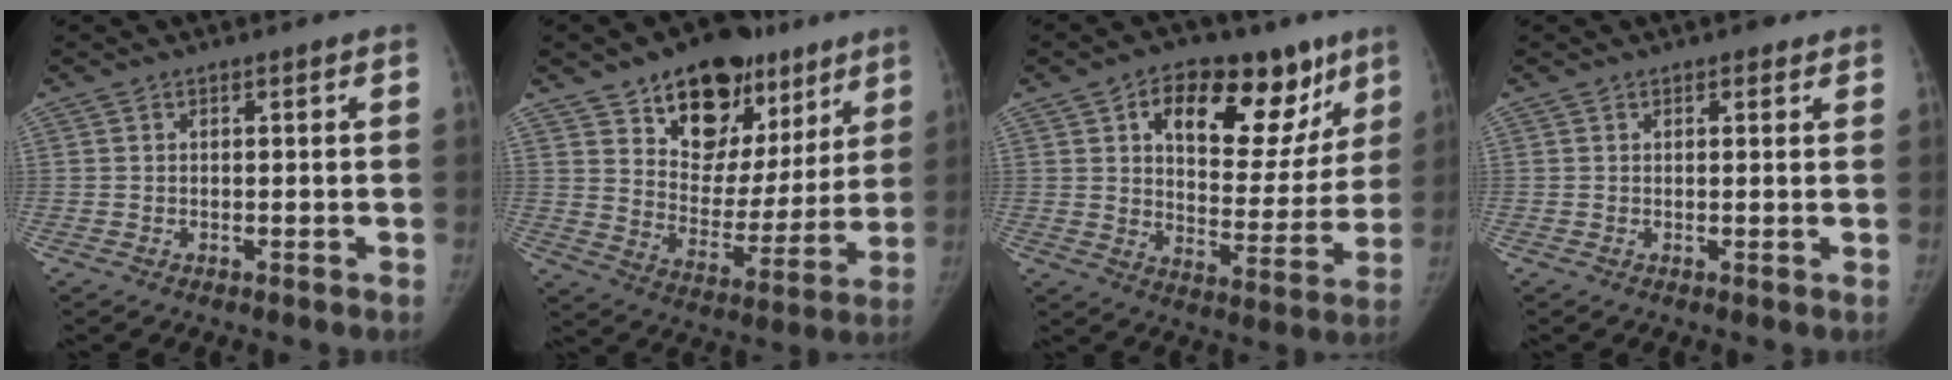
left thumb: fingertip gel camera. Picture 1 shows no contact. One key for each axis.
{"total": 22.2, "fx": 13.5, "fy": 13.5, "fz": 11.5, "tx": -0.113, "ty": -0.047, "tz": 0.213}
{"total": 23.9, "fx": 12.2, "fy": 12.8, "fz": 16.1, "tx": -0.171, "ty": -0.020, "tz": 0.181}
{"total": 1.8, "fx": 1.1, "fy": 0.9, "fz": 1.1, "tx": -0.006, "ty": -0.003, "tz": 0.010}